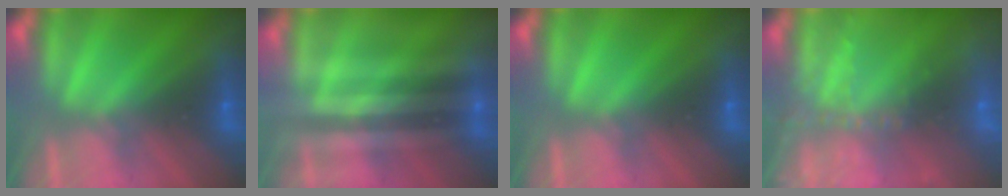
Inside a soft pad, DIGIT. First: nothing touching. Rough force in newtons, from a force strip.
{"total": 1.9}
{"total": 0.0}
{"total": 10.8}